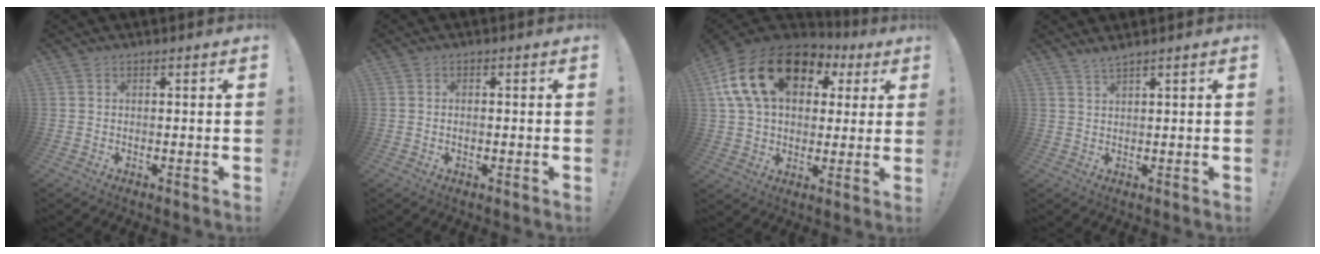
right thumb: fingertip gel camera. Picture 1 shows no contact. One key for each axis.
{"total": 1.1, "fx": -0.5, "fy": 0.4, "fz": 0.8, "tx": -0.021, "ty": 0.004, "tz": -0.008}
{"total": 22.0, "fx": 8.1, "fy": 14.4, "fz": 14.4, "tx": -0.249, "ty": -0.015, "tz": 0.148}
{"total": 2.0, "fx": 1.8, "fy": -0.2, "fz": 0.9, "tx": -0.028, "ty": -0.005, "tz": 0.033}